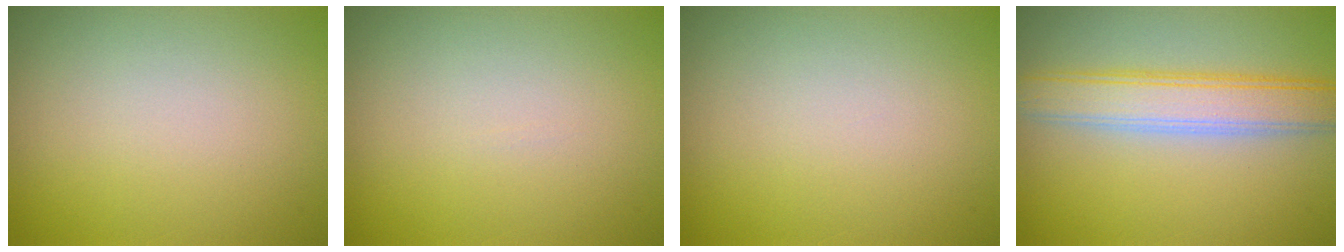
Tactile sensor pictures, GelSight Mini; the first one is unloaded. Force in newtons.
{"total": 0.0}
{"total": 0.0}
{"total": 5.1, "press": 5.1, "slide": 0.2}